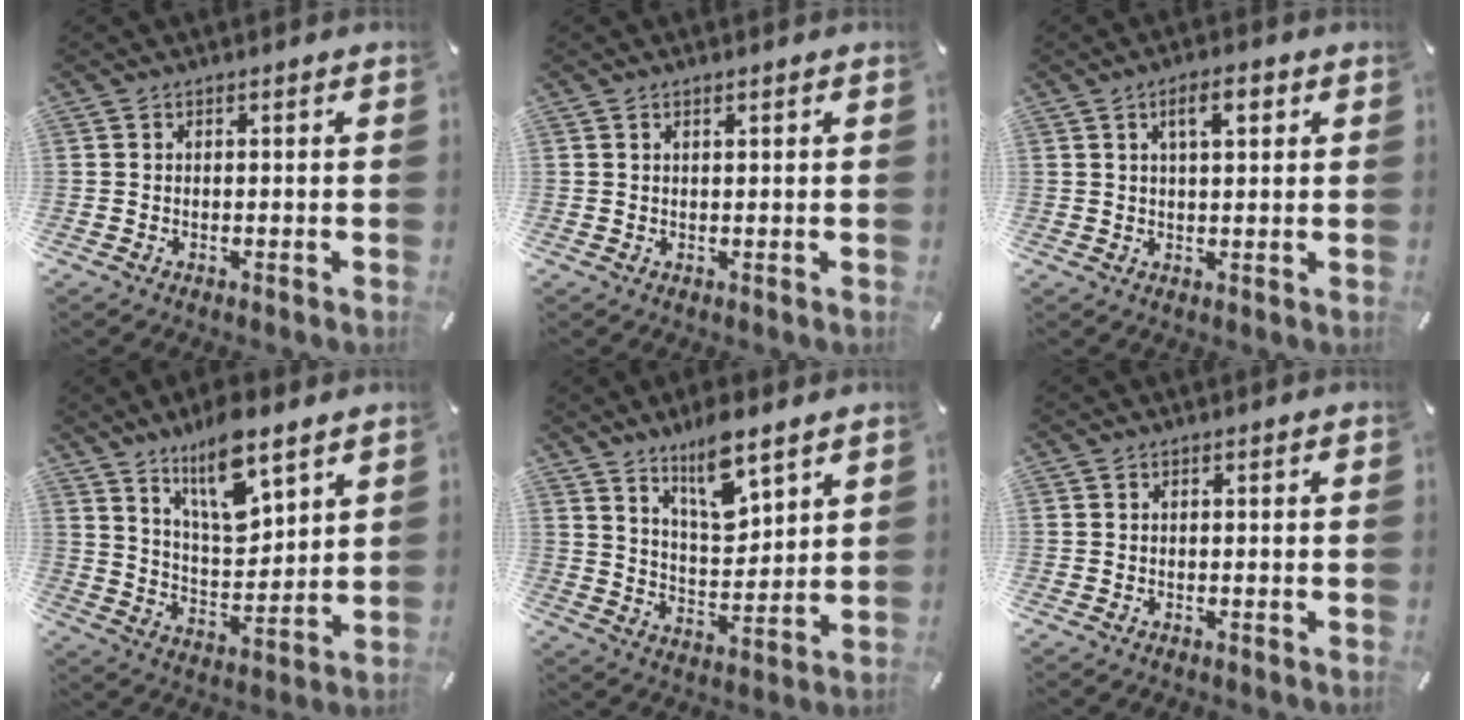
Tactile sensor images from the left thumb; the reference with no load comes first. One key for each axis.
{"total": 0.7, "fx": 0.4, "fy": 0.2, "fz": 0.5, "tx": -0.009, "ty": 0.001, "tz": 0.006}
{"total": 5.7, "fx": 2.4, "fy": 2.2, "fz": 4.7, "tx": -0.075, "ty": -0.001, "tz": 0.035}
{"total": 13.7, "fx": 9.8, "fy": 5.5, "fz": 7.8, "tx": -0.132, "ty": -0.054, "tz": 0.173}
{"total": 11.2, "fx": 8.3, "fy": 4.0, "fz": 6.4, "tx": -0.108, "ty": -0.046, "tz": 0.146}
{"total": 0.0}